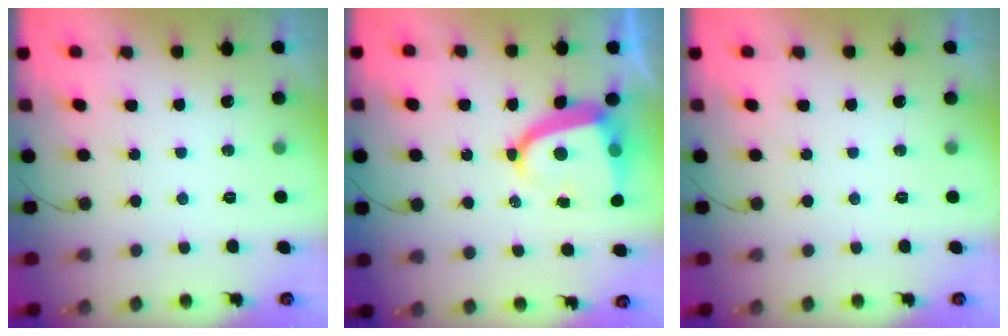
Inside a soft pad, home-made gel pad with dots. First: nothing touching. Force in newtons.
{"total": 10.3, "press": 10.2, "slide": 1.6}
{"total": 0.0}